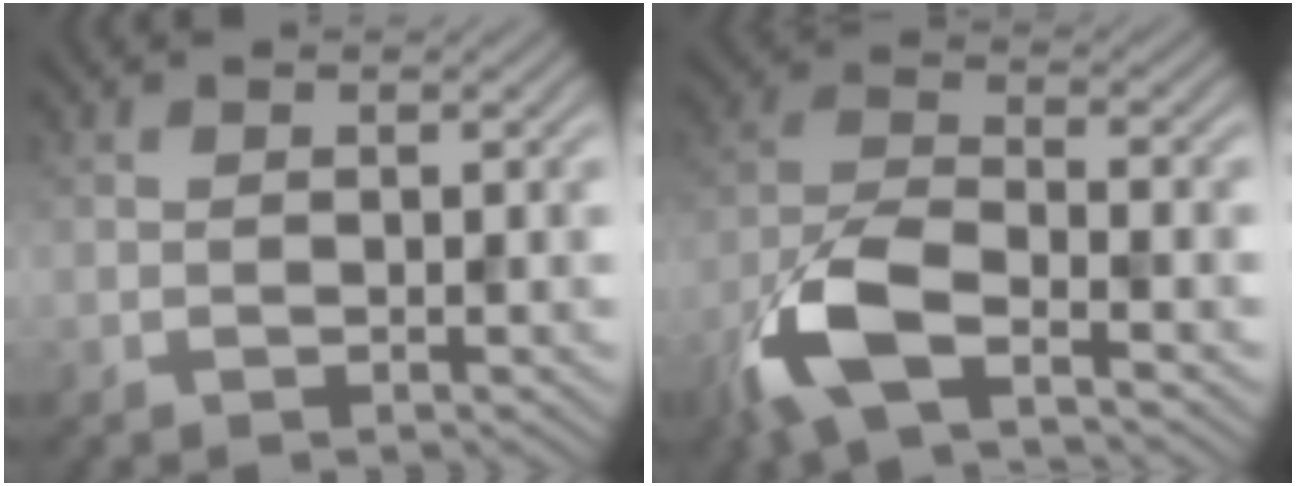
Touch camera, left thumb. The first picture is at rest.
{"total": 8.8, "force": [-5.2, 3.1, 6.4], "torque": [-0.142, -0.005, -0.121]}